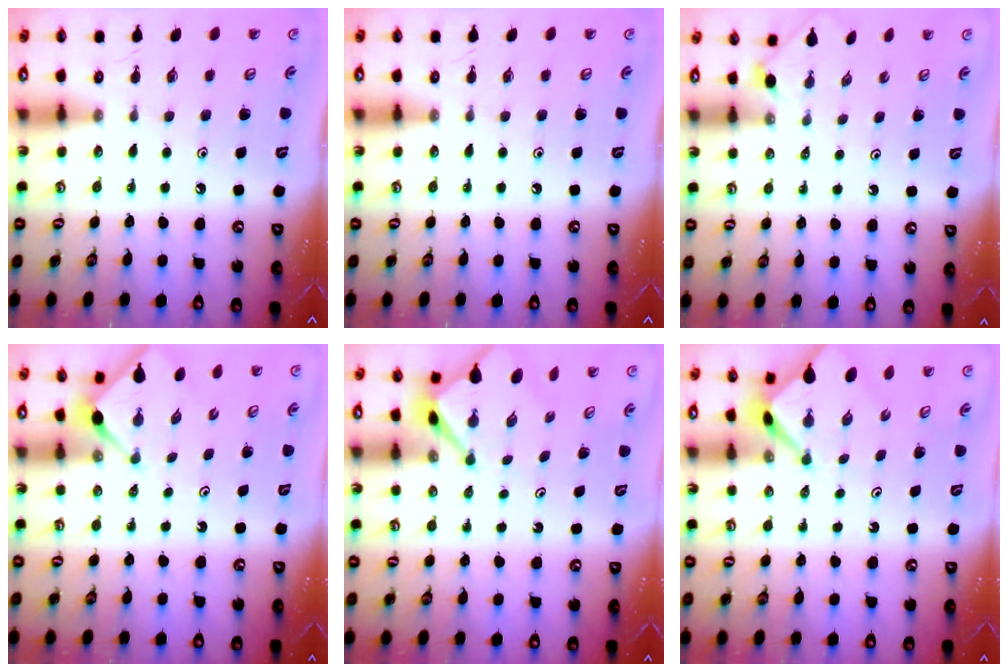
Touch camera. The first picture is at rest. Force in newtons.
{"total": 0.0}
{"total": 1.7, "press": 1.7, "slide": 0.4}
{"total": 3.0, "press": 3.0, "slide": 0.3}
{"total": 3.1, "press": 3.1, "slide": 0.3}
{"total": 2.8, "press": 2.7, "slide": 0.4}